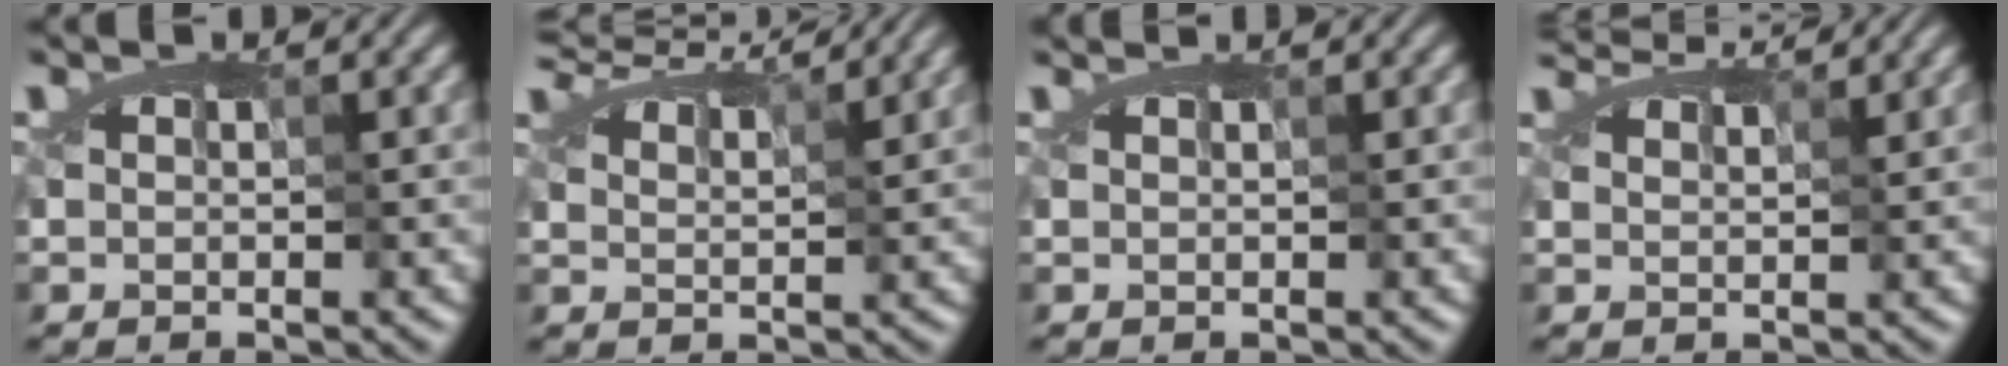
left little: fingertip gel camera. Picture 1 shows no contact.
{"total": 5.0, "force": [4.4, 0.8, 2.2], "torque": [-0.060, 0.011, 0.055]}
{"total": 0.6, "force": [0.5, 0.1, 0.2], "torque": [-0.007, 0.001, 0.013]}
{"total": 3.9, "force": [3.7, 0.6, 1.2], "torque": [-0.045, 0.001, 0.063]}